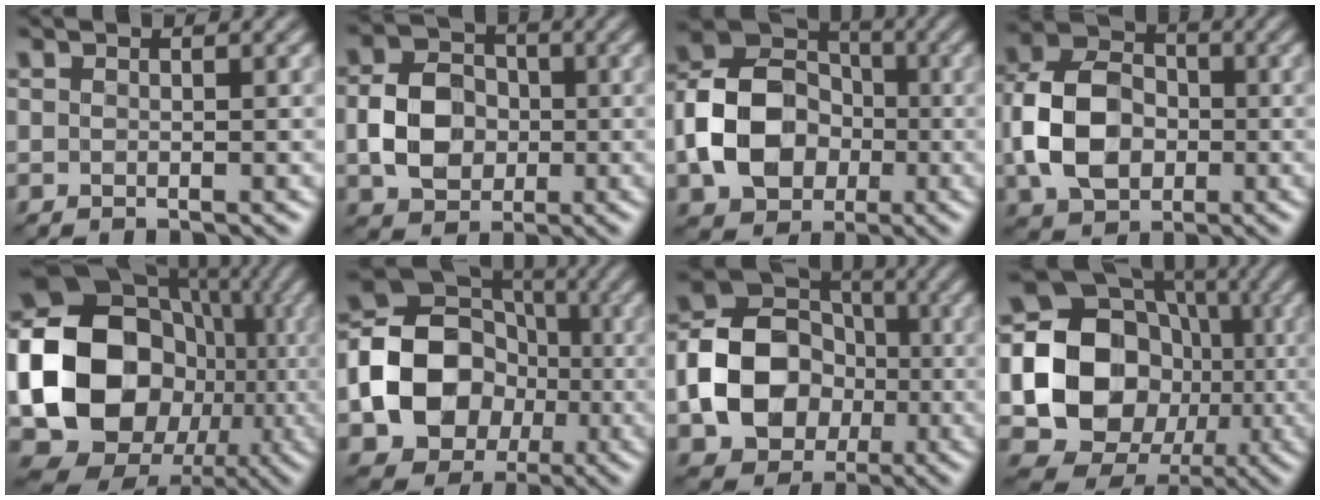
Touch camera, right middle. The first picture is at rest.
{"total": 5.3, "force": [-0.9, 4.3, 3.1], "torque": [-0.061, 0.002, -0.020]}
{"total": 8.8, "force": [-2.1, 6.8, 5.1], "torque": [-0.086, 0.005, -0.046]}
{"total": 8.1, "force": [-1.2, 6.0, 5.3], "torque": [-0.111, 0.009, -0.036]}
{"total": 19.6, "force": [-2.2, 16.6, 10.1], "torque": [-0.174, -0.023, -0.051]}
{"total": 13.2, "force": [-2.6, 10.8, 7.1], "torque": [-0.127, -0.009, -0.069]}
{"total": 10.0, "force": [-2.1, 8.0, 5.7], "torque": [-0.102, 0.004, -0.049]}
{"total": 16.8, "force": [-1.5, 14.9, 7.7], "torque": [-0.128, -0.022, -0.046]}